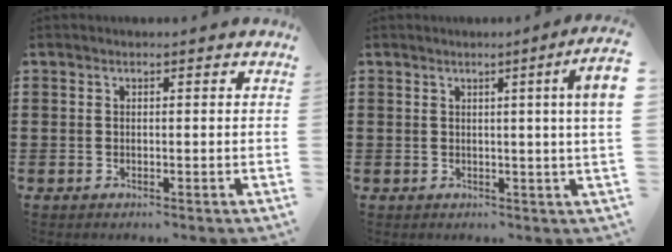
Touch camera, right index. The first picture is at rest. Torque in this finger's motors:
{"motor_torque": [1.23, 0.01, 0.34, 0.11]}